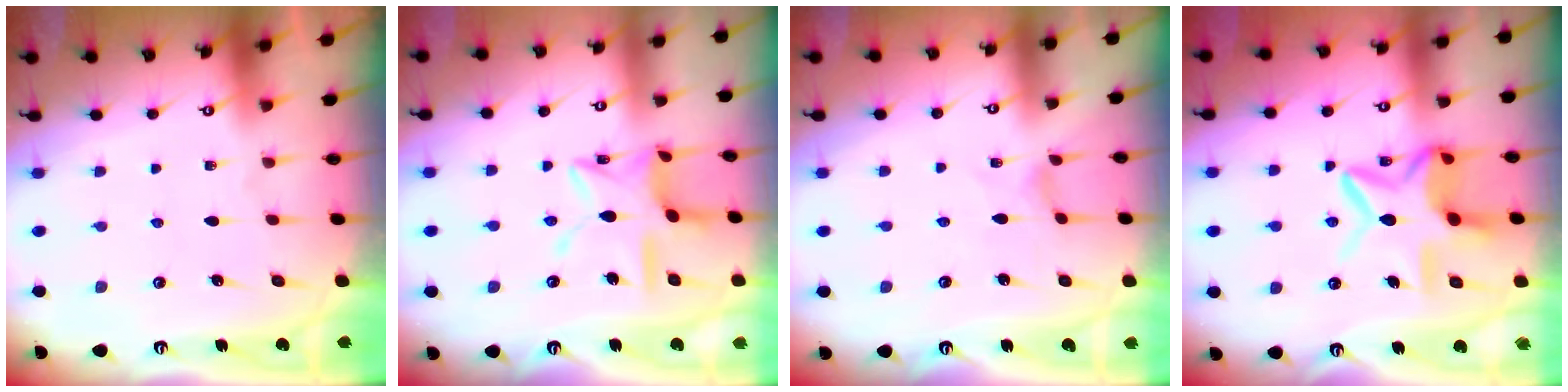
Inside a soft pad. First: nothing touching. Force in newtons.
{"total": 12.6, "press": 12.5, "slide": 0.9}
{"total": 0.6, "press": 0.5, "slide": 0.2}
{"total": 12.9, "press": 12.9, "slide": 1.2}